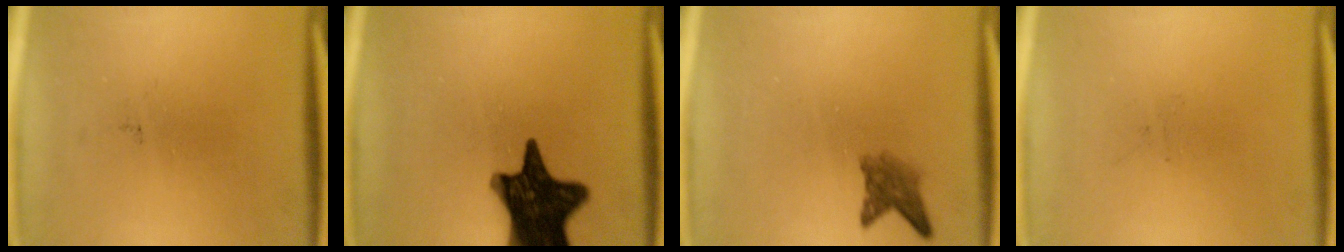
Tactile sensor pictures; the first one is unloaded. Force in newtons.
{"total": 16.5}
{"total": 2.9}
{"total": 0.0}